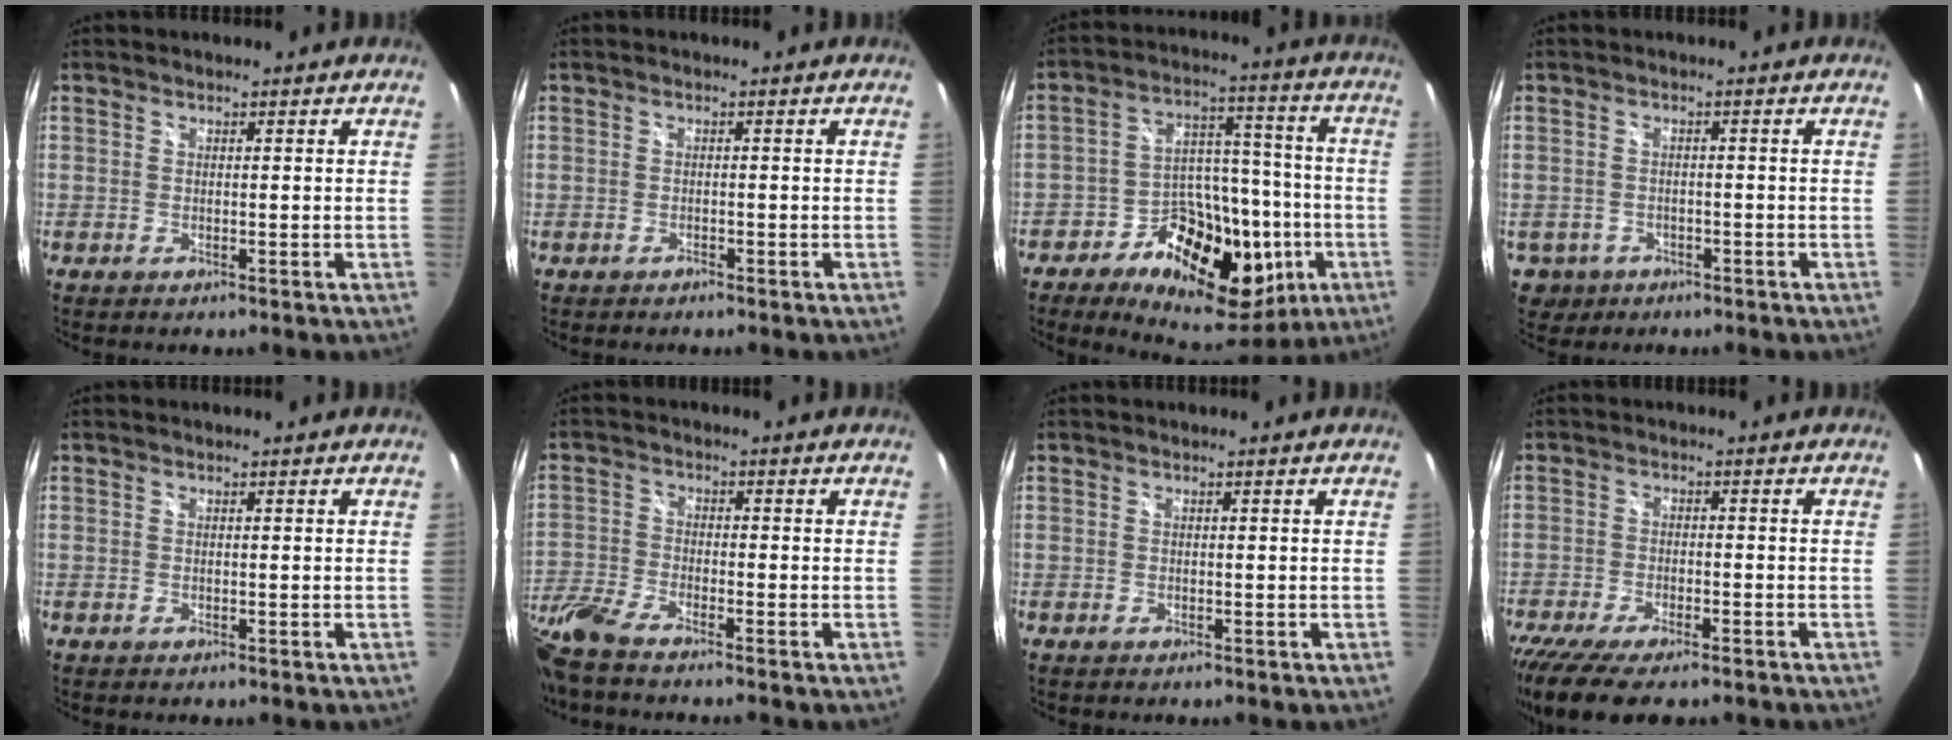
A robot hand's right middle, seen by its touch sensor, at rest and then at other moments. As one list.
[{"total": 0.5, "force": [-0.5, 0.2, -0.1], "torque": [0.001, -0.001, -0.011]}, {"total": 20.6, "force": [-8.9, 12.9, 13.5], "torque": [-0.242, 0.015, -0.128]}, {"total": 5.4, "force": [-2.2, 4.7, 1.5], "torque": [-0.049, -0.005, -0.023]}, {"total": 0.0}, {"total": 9.7, "force": [-8.0, 1.6, 5.2], "torque": [-0.137, -0.024, -0.167]}, {"total": 0.0}, {"total": 12.8, "force": [-10.1, 3.2, 7.2], "torque": [-0.164, -0.051, -0.169]}]